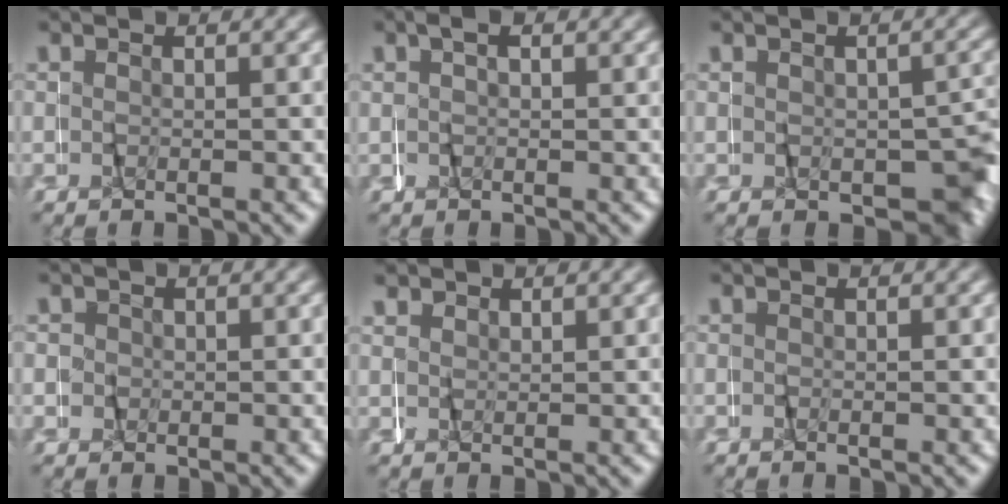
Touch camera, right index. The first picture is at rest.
{"total": 1.0, "force": [0.5, 0.8, 0.3], "torque": [-0.010, 0.002, 0.007]}
{"total": 5.2, "force": [-1.3, 3.3, 3.8], "torque": [-0.038, -0.007, -0.013]}
{"total": 2.3, "force": [0.8, 2.1, 0.5], "torque": [-0.012, 0.005, 0.014]}
{"total": 1.2, "force": [1.1, 0.2, -0.3], "torque": [0.001, -0.002, 0.022]}
{"total": 1.0, "force": [0.3, 0.6, 0.7], "torque": [-0.014, -0.004, 0.007]}